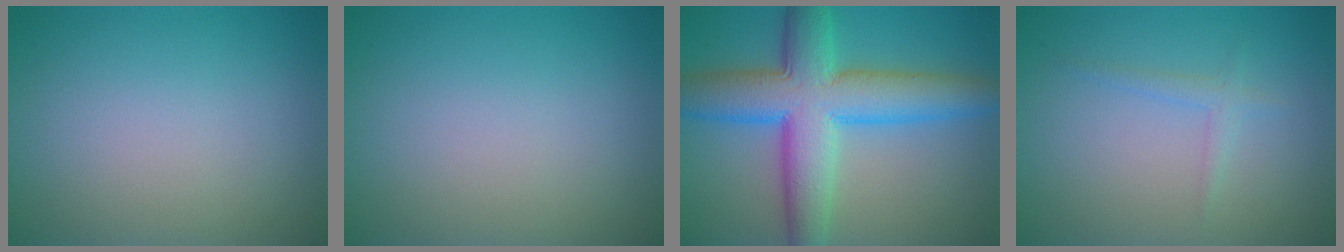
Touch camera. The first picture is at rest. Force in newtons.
{"total": 0.0}
{"total": 9.8, "press": 9.8, "slide": 0.1}
{"total": 1.2, "press": 1.2, "slide": 0.1}